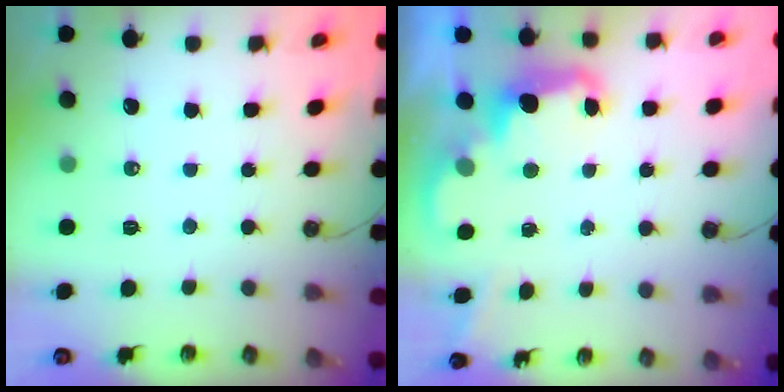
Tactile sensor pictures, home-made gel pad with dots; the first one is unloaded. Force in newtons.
{"total": 3.3, "press": 3.2, "slide": 0.7}